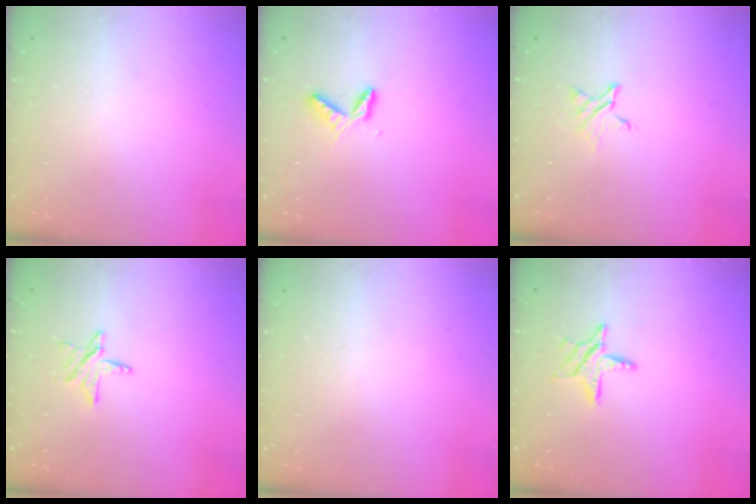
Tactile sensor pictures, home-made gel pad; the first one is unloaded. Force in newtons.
{"total": 5.2, "press": 5.1, "slide": 0.5}
{"total": 3.1, "press": 3.1, "slide": 0.4}
{"total": 5.1, "press": 5.1, "slide": 0.4}
{"total": 0.0}
{"total": 6.7, "press": 6.7, "slide": 0.3}